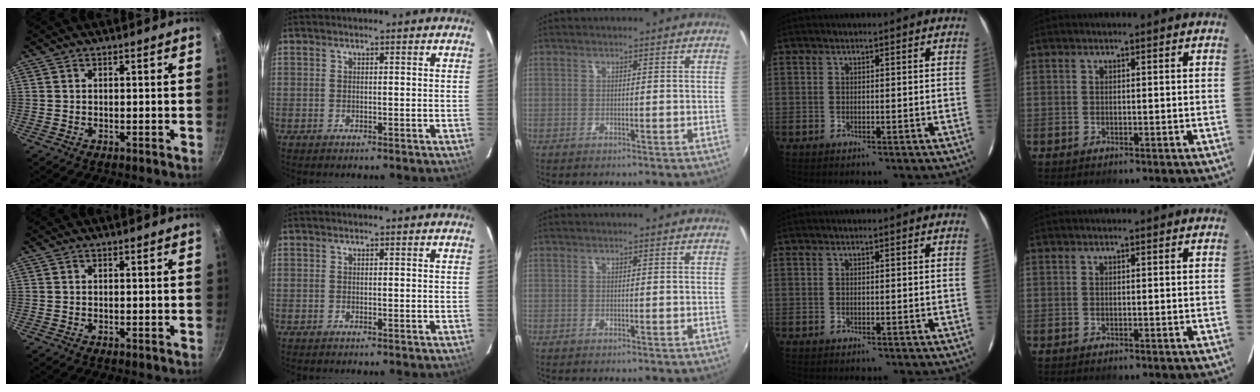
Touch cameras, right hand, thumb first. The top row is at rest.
{}